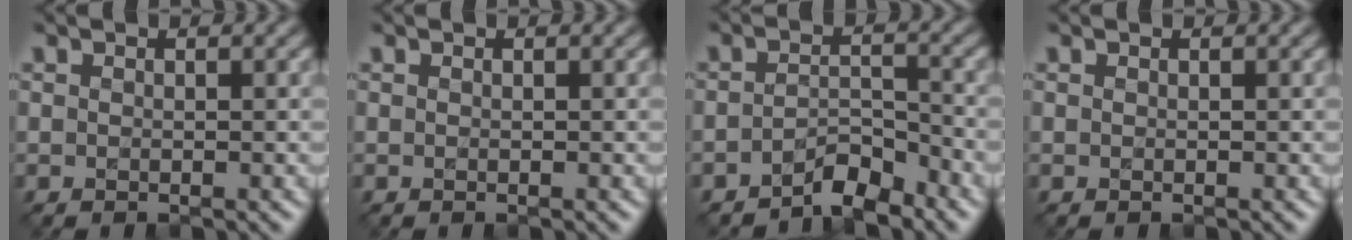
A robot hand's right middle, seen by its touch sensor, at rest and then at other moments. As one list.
[{"total": 0.0}, {"total": 3.1, "force": [-2.6, 0.9, 1.4], "torque": [-0.021, 0.013, -0.049]}, {"total": 0.0}]